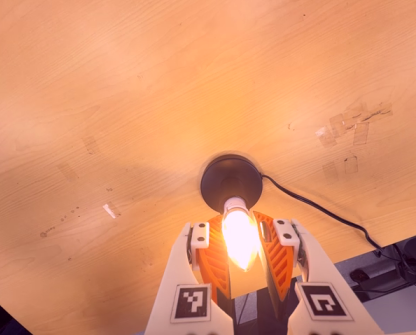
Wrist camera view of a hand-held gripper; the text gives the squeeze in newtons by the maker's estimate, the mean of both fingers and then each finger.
{"total": 18.9, "left": 18.5, "right": 19.3}